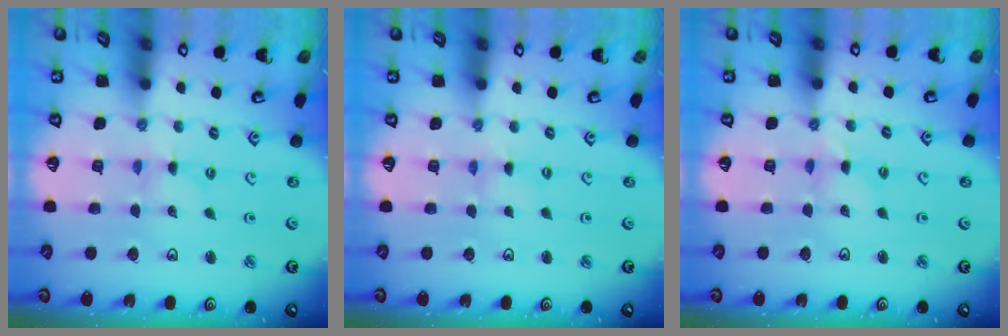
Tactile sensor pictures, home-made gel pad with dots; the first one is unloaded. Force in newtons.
{"total": 0.6, "press": 0.6, "slide": 0.2}
{"total": 2.6, "press": 2.6, "slide": 0.3}